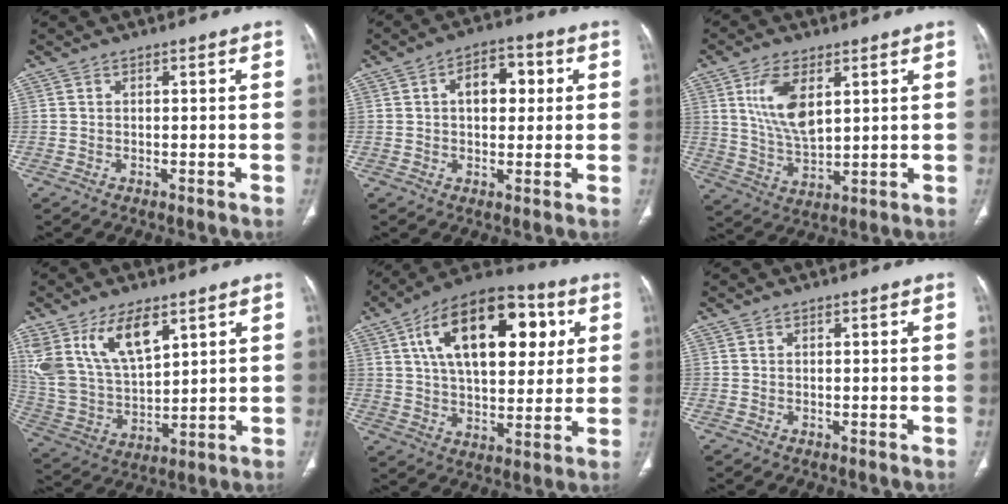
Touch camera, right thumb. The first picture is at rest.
{"total": 8.2, "force": [1.7, 5.1, 6.2], "torque": [-0.065, 0.014, 0.022]}
{"total": 10.6, "force": [3.7, 5.4, 8.4], "torque": [-0.153, -0.020, 0.079]}
{"total": 16.0, "force": [8.6, 7.8, 11.0], "torque": [-0.199, -0.031, 0.181]}
{"total": 23.5, "force": [7.5, 12.4, 18.5], "torque": [-0.263, 0.001, 0.115]}
{"total": 0.0}